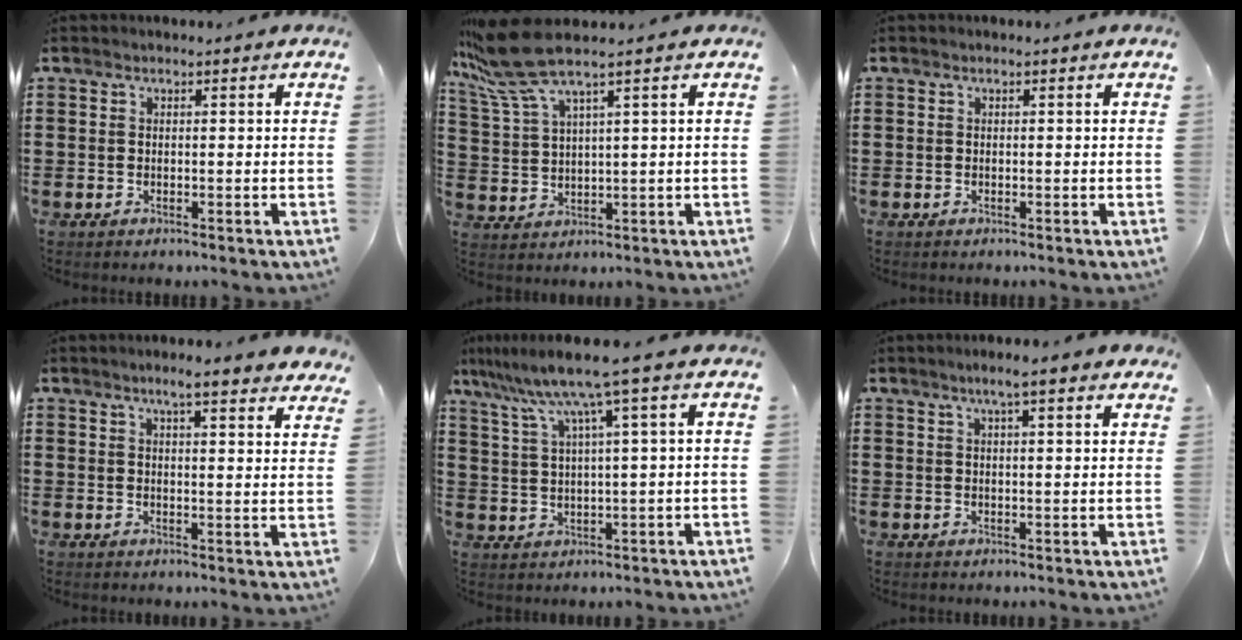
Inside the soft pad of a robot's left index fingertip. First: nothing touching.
{"total": 8.0, "force": [5.5, 1.0, 5.8], "torque": [-0.151, -0.025, 0.094]}
{"total": 0.0}
{"total": 4.6, "force": [3.9, 0.0, 2.5], "torque": [-0.059, -0.006, 0.069]}
{"total": 8.3, "force": [4.9, -0.4, 6.7], "torque": [-0.153, -0.021, 0.077]}
{"total": 3.5, "force": [2.6, 0.1, 2.4], "torque": [-0.053, 0.003, 0.045]}